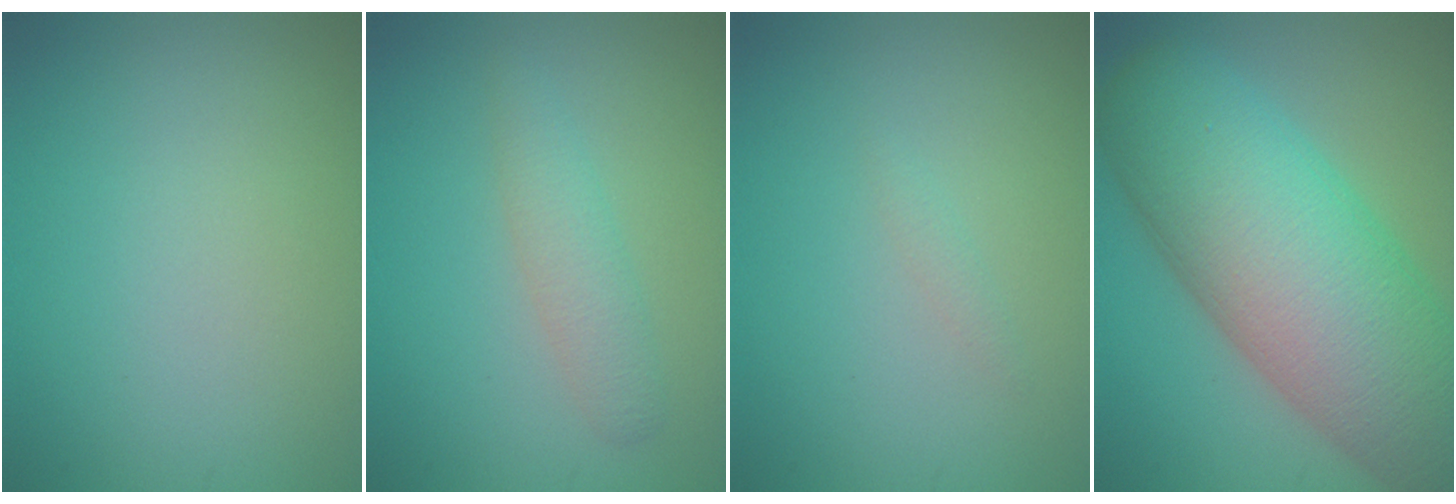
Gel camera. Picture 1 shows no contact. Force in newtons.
{"total": 2.2, "press": 2.2, "slide": 0.1}
{"total": 0.5, "press": 0.5, "slide": 0.0}
{"total": 14.3, "press": 14.2, "slide": 0.5}